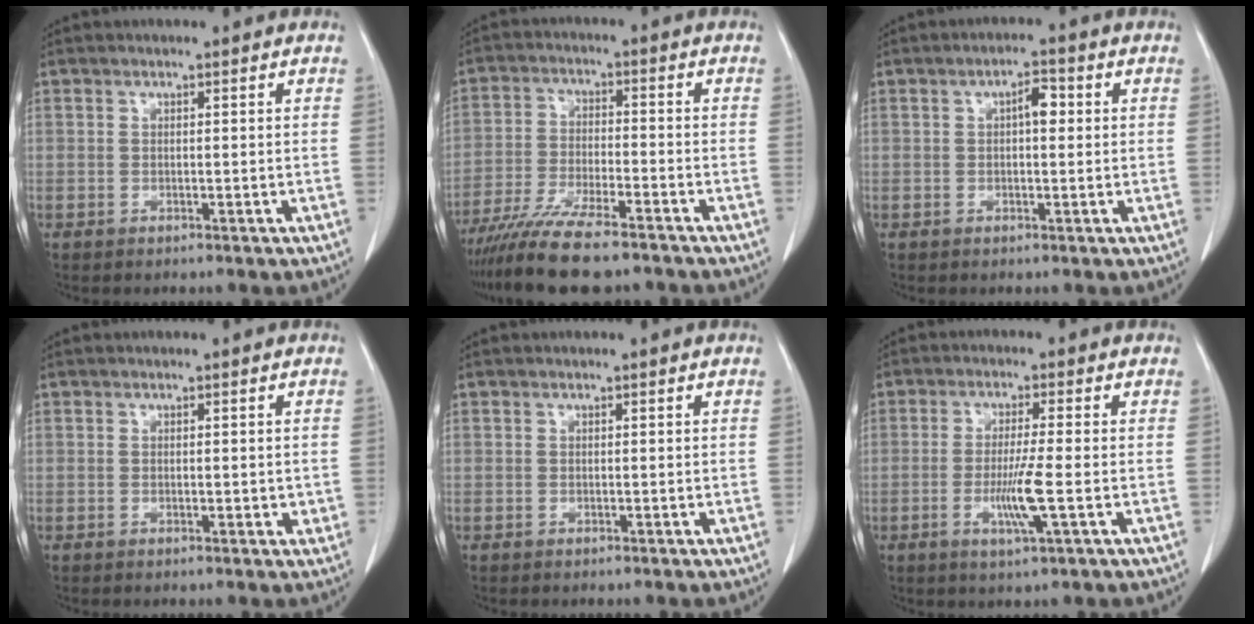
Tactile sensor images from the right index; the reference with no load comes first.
{"total": 12.5, "force": [-10.2, 1.5, 7.0], "torque": [-0.122, -0.029, -0.172]}
{"total": 3.0, "force": [0.5, 1.2, 2.7], "torque": [-0.041, 0.009, 0.006]}
{"total": 1.5, "force": [-0.2, 0.7, 1.2], "torque": [-0.015, 0.000, -0.001]}
{"total": 0.0}
{"total": 6.1, "force": [-1.6, -0.5, 5.8], "torque": [-0.111, -0.014, -0.031]}